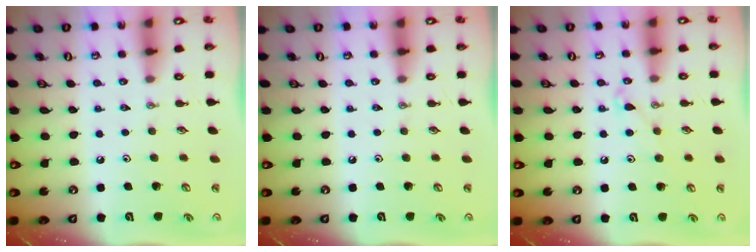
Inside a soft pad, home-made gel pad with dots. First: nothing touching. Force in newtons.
{"total": 0.0}
{"total": 4.6, "press": 4.5, "slide": 0.7}